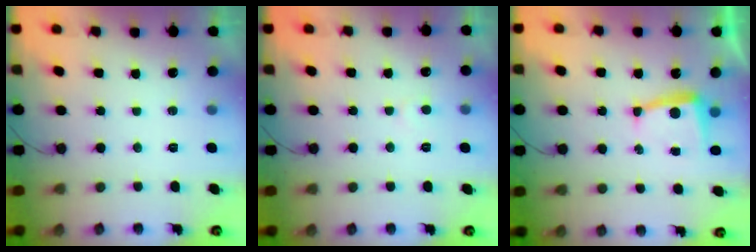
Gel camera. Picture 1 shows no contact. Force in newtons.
{"total": 3.3, "press": 3.2, "slide": 0.3}
{"total": 6.0, "press": 6.0, "slide": 0.6}